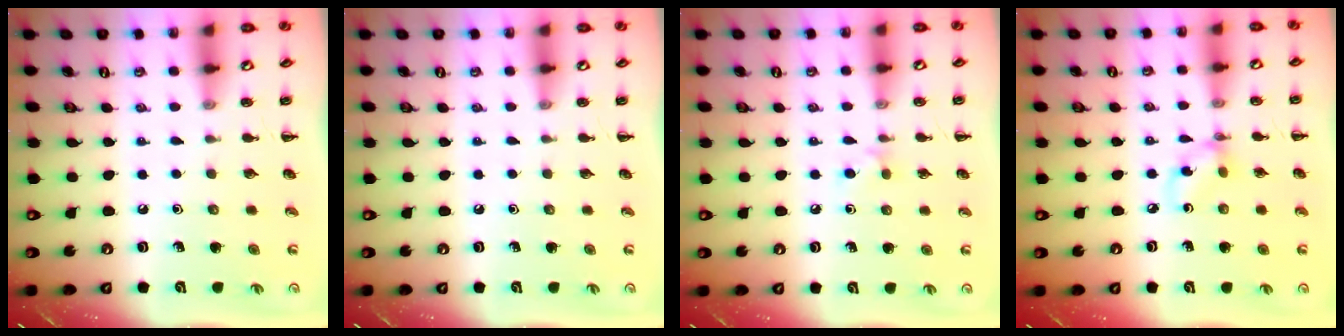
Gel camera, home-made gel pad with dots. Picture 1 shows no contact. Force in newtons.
{"total": 0.0}
{"total": 5.0, "press": 4.6, "slide": 2.0}
{"total": 4.8, "press": 4.7, "slide": 0.5}